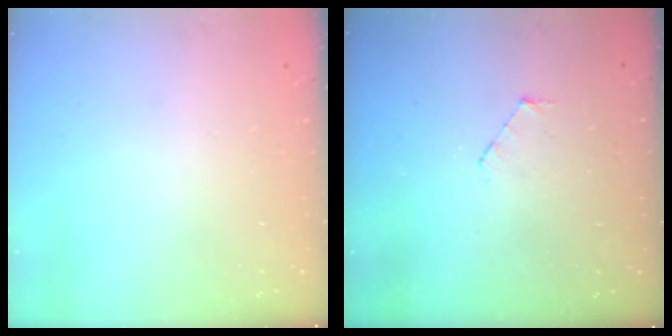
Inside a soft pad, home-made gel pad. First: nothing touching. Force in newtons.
{"total": 3.8, "press": 3.8, "slide": 0.4}